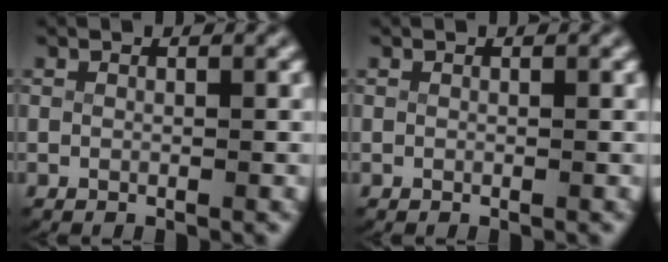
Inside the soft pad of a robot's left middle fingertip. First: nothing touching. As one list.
[{"total": 0.0}]